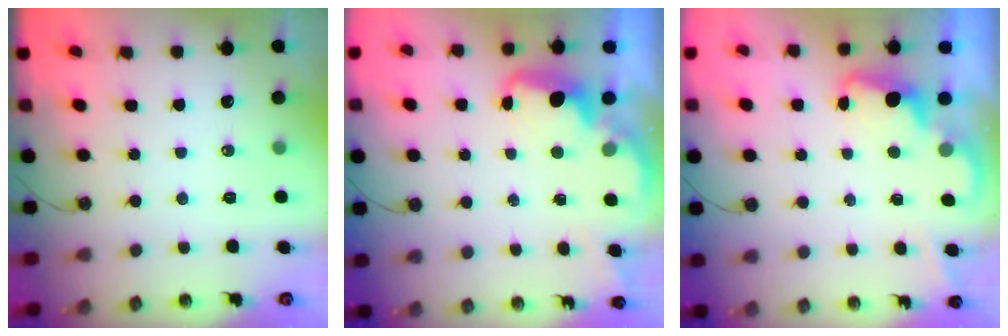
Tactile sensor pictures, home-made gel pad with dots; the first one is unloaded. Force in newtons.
{"total": 2.4, "press": 2.3, "slide": 0.7}
{"total": 2.3, "press": 2.2, "slide": 0.5}